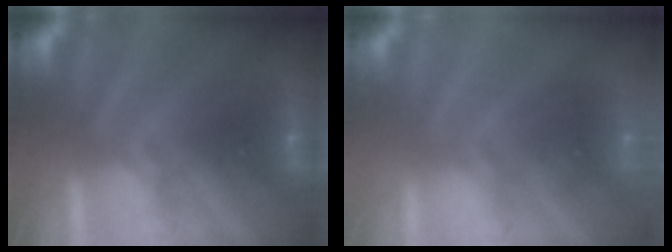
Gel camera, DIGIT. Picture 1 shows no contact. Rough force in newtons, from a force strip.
{"total": 7.6}